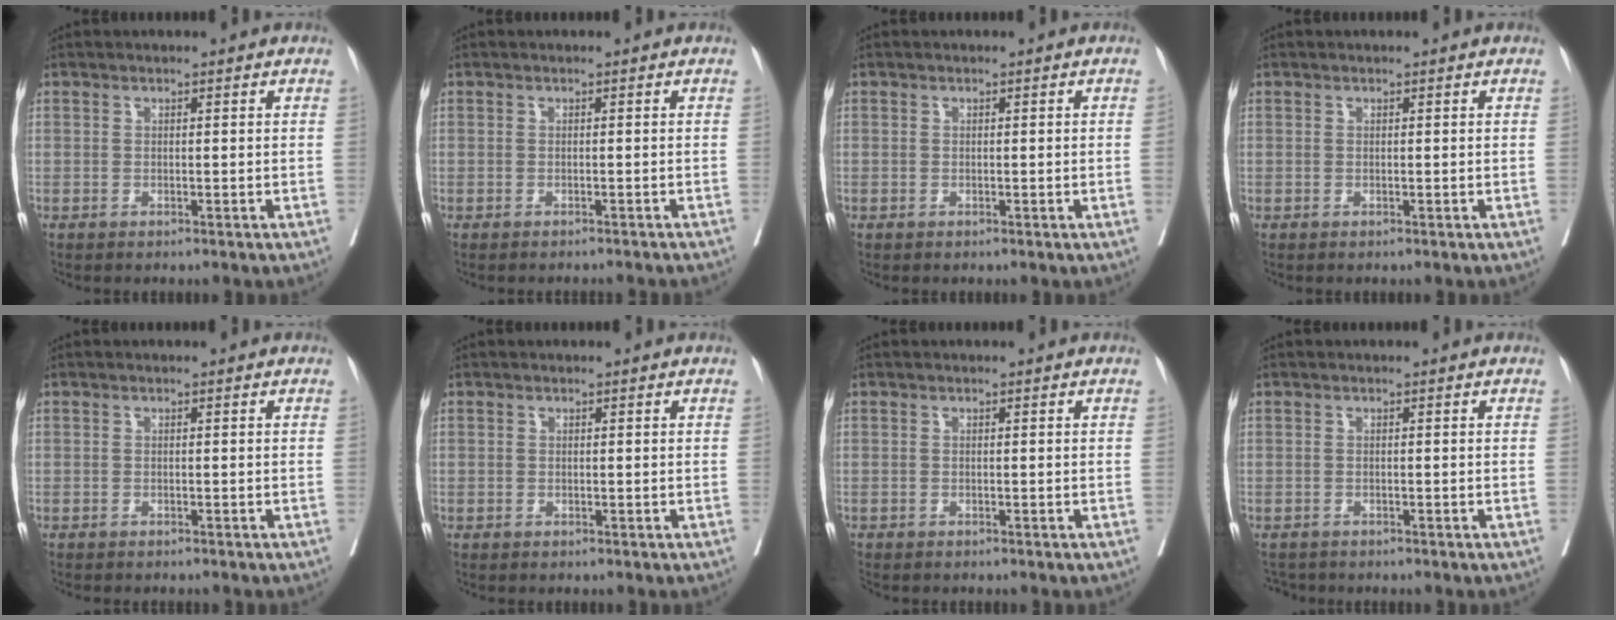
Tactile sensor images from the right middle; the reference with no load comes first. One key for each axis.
{"total": 5.1, "fx": -4.9, "fy": 0.4, "fz": 1.4, "tx": -0.019, "ty": -0.011, "tz": -0.053}
{"total": 0.0}
{"total": 0.0}
{"total": 3.4, "fx": -3.2, "fy": 0.6, "fz": 1.2, "tx": -0.018, "ty": -0.006, "tz": -0.039}
{"total": 0.8, "fx": -0.3, "fy": 0.7, "fz": -0.2, "tx": 0.002, "ty": 0.009, "tz": -0.006}
{"total": 1.9, "fx": -1.6, "fy": 0.6, "fz": 0.6, "tx": -0.017, "ty": -0.004, "tz": -0.023}
{"total": 2.4, "fx": -2.3, "fy": 0.9, "fz": 0.0, "tx": -0.002, "ty": -0.006, "tz": -0.036}